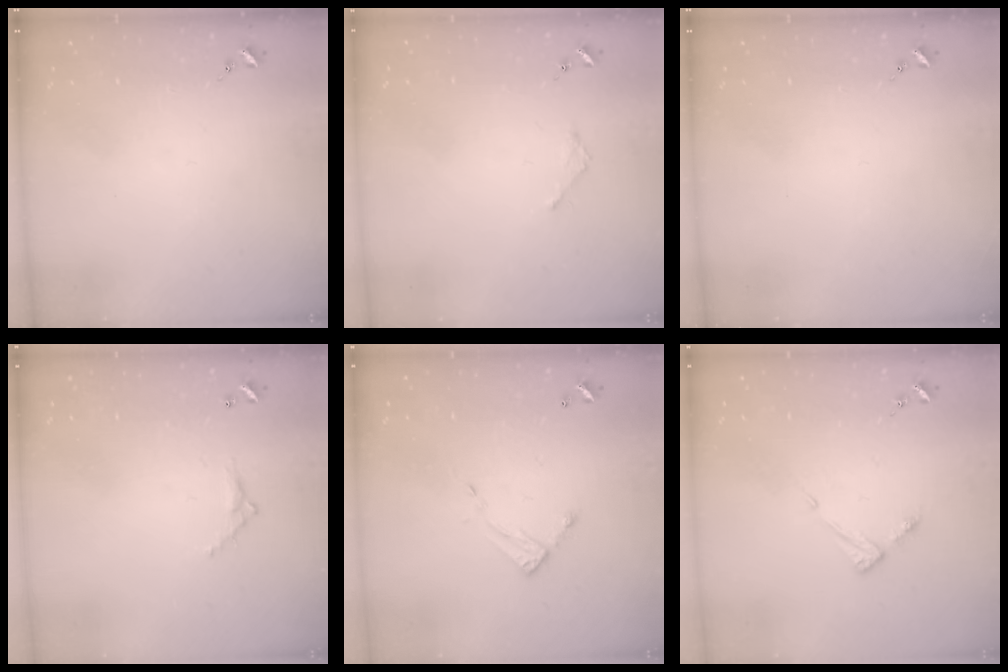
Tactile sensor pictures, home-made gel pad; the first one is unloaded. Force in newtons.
{"total": 1.8, "press": 1.8, "slide": 0.2}
{"total": 0.0}
{"total": 4.6, "press": 4.6, "slide": 0.3}
{"total": 5.5, "press": 5.5, "slide": 0.3}
{"total": 5.3, "press": 5.3, "slide": 0.4}